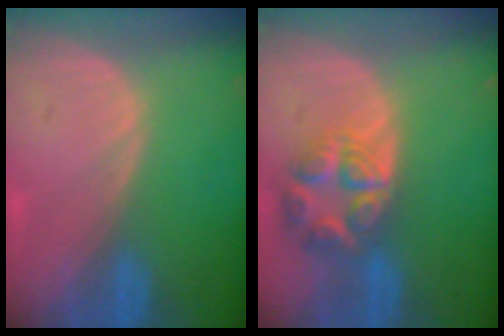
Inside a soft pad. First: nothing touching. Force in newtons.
{"total": 7.7, "press": 6.7, "slide": 3.7}